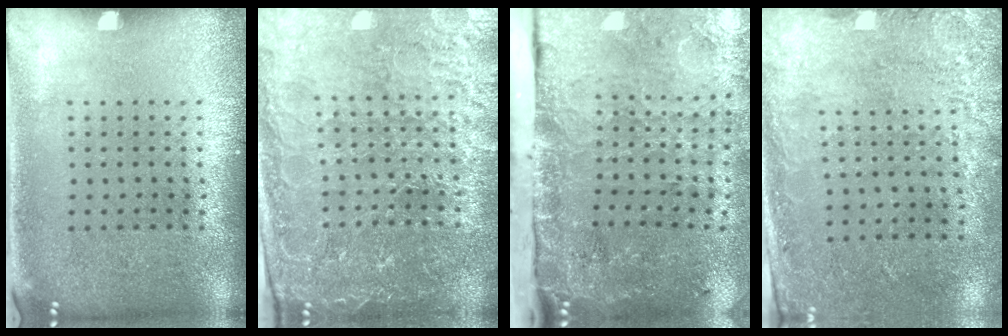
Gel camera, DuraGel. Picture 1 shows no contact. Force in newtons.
{"total": 4.0, "press": 3.9, "slide": 1.1}
{"total": 5.0, "press": 3.7, "slide": 3.4}
{"total": 2.8, "press": 1.9, "slide": 2.1}